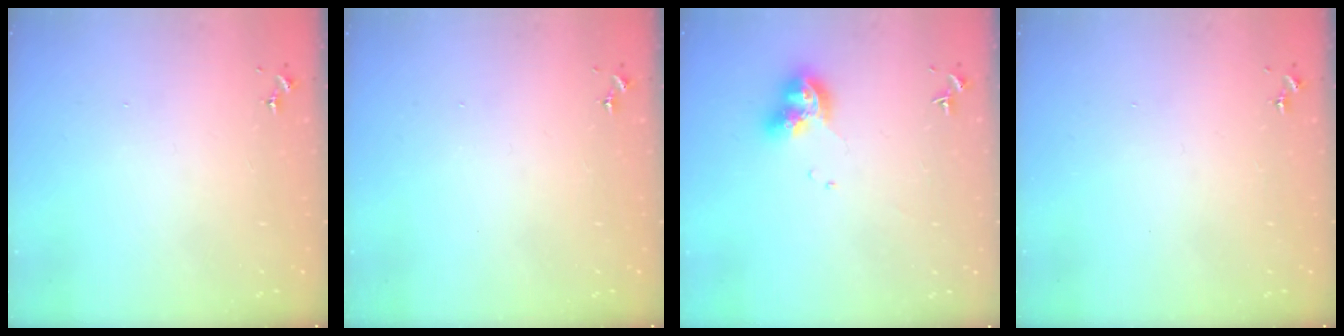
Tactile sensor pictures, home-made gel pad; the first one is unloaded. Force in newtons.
{"total": 0.0}
{"total": 10.2, "press": 10.2, "slide": 1.1}
{"total": 0.0}